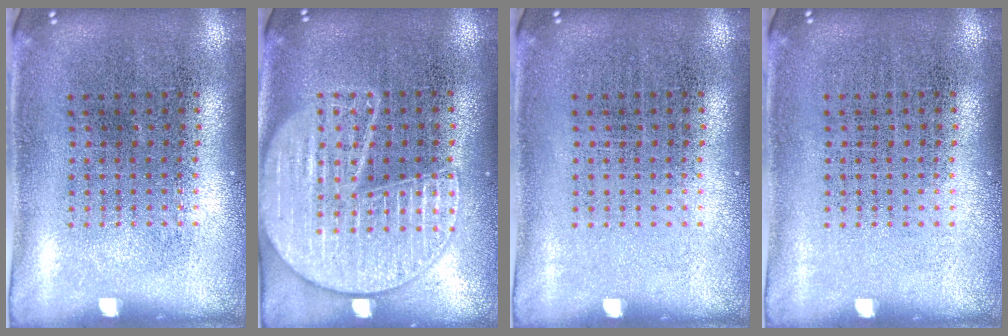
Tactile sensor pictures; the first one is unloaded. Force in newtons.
{"total": 2.3, "press": 2.3, "slide": 0.3}
{"total": 0.0}
{"total": 0.0}